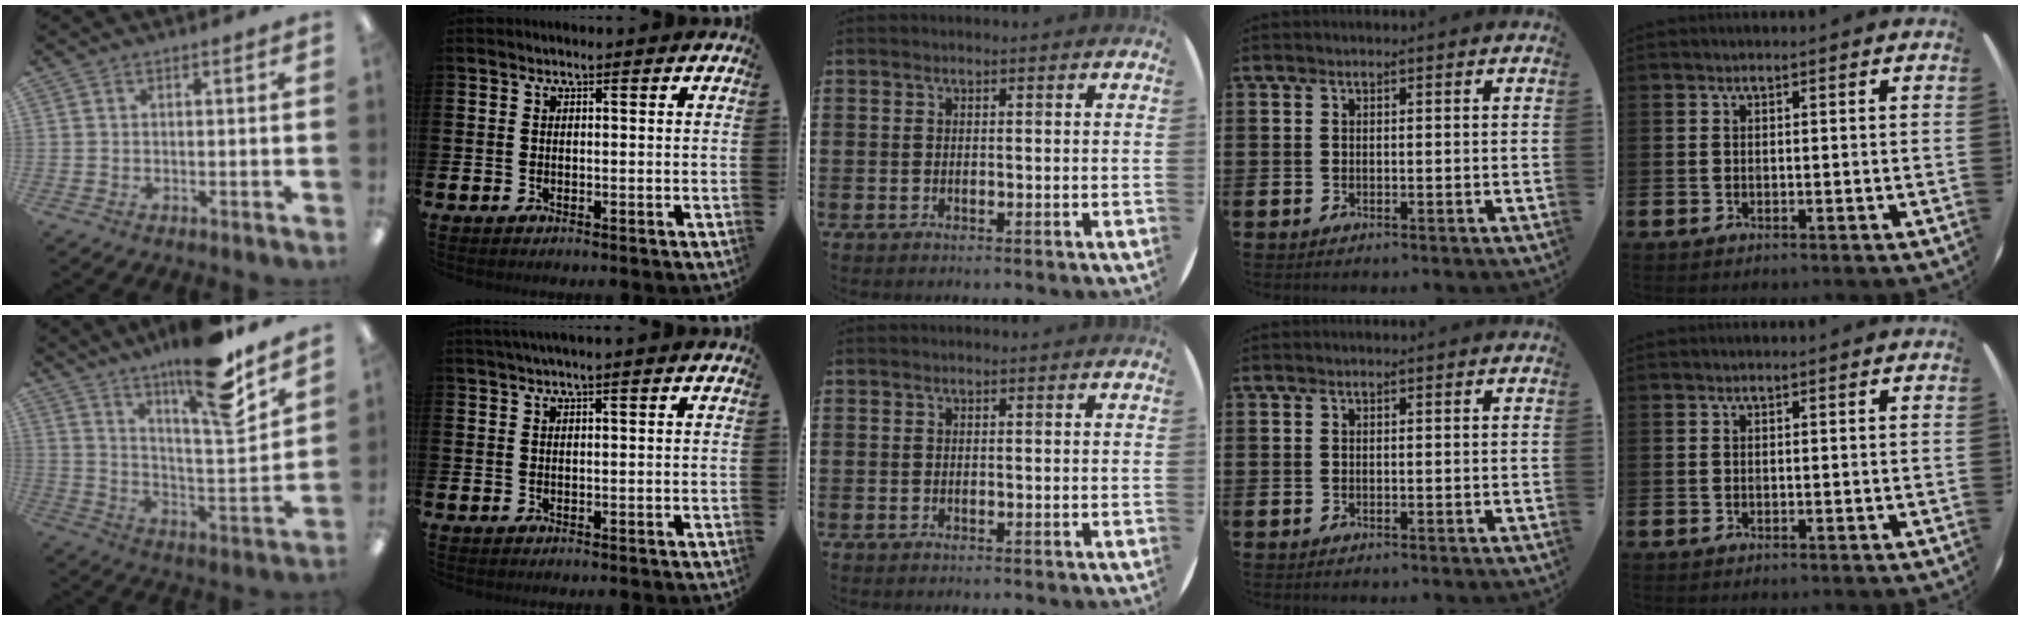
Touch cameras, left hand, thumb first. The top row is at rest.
{"thumb": {"total": 18.2, "force": [13.9, 2.9, 11.4], "torque": [-0.183, -0.101, 0.224]}, "index": {"total": 1.2, "force": [0.9, -0.3, 0.8], "torque": [-0.017, 0.002, 0.016]}}